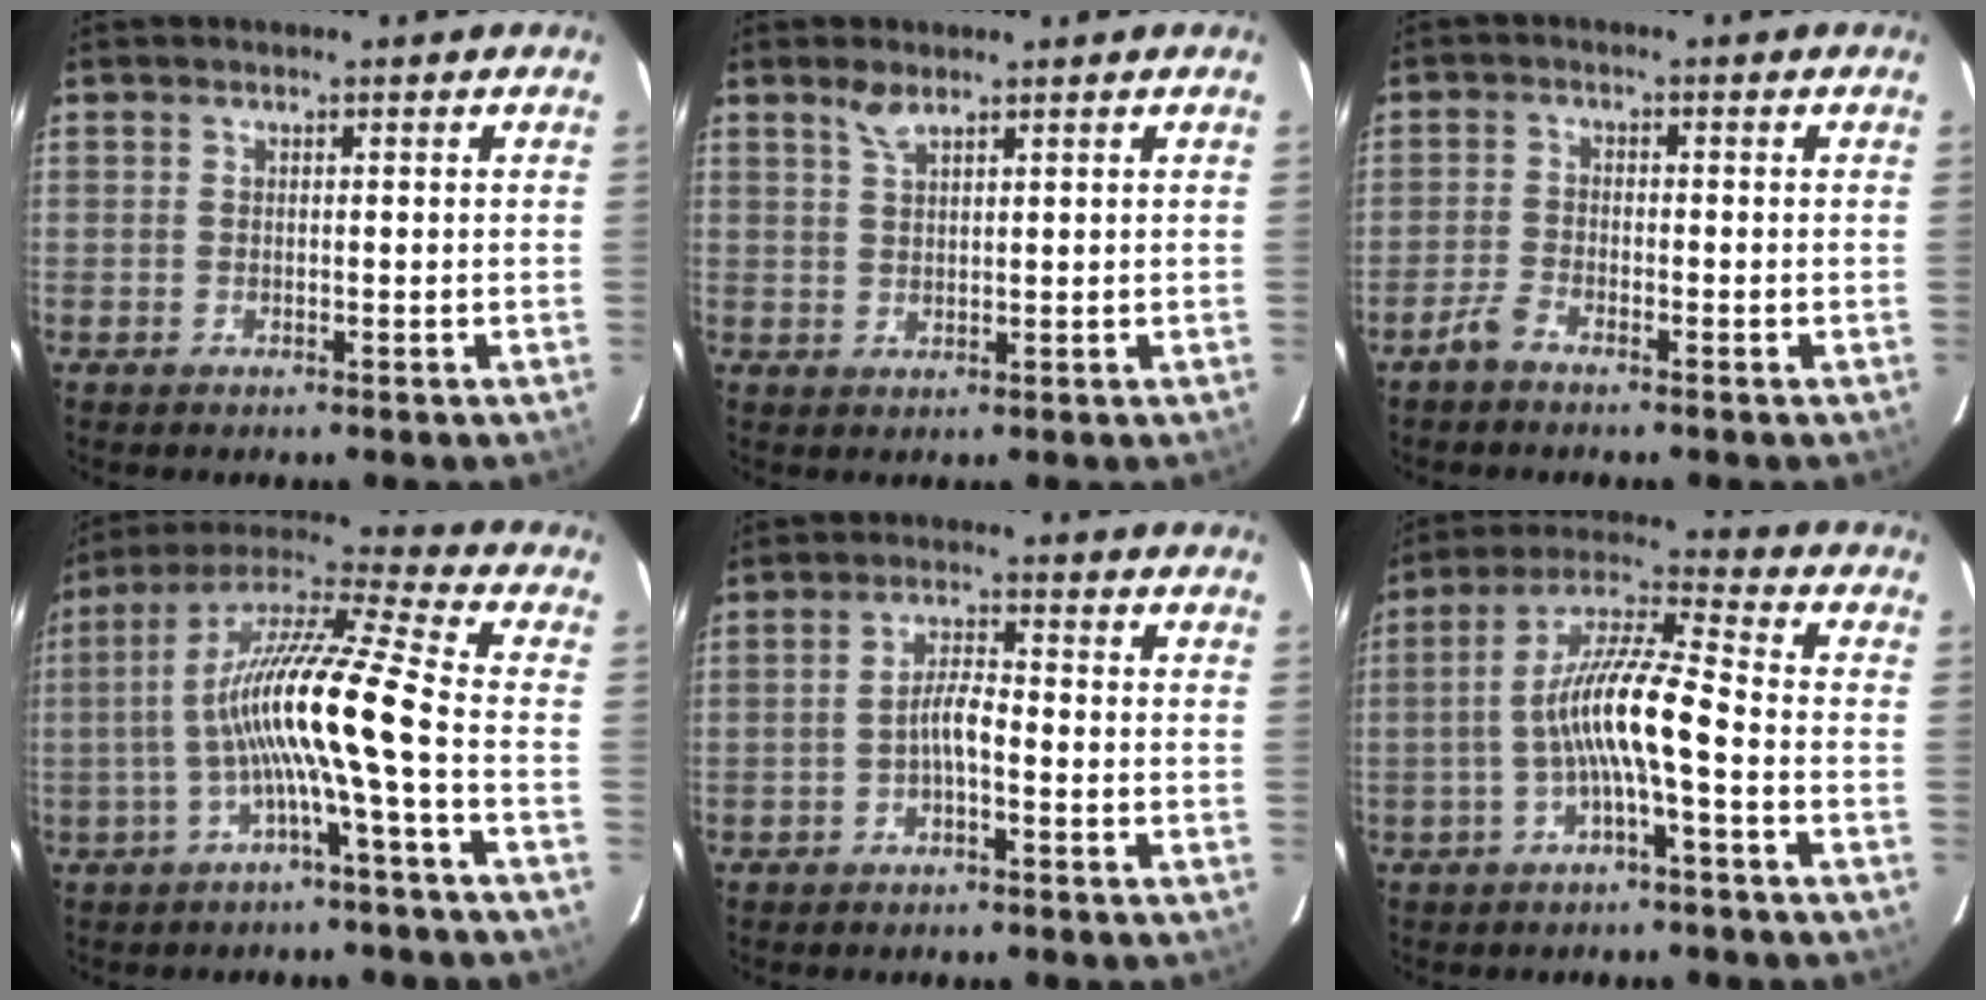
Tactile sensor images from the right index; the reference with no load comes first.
{"total": 2.5, "force": [1.9, 0.7, 1.4], "torque": [-0.028, 0.004, 0.038]}
{"total": 3.0, "force": [-2.4, 0.9, 1.4], "torque": [-0.046, 0.003, -0.052]}
{"total": 13.3, "force": [-3.6, -1.0, 12.8], "torque": [-0.239, 0.011, -0.069]}
{"total": 3.3, "force": [-1.7, 0.6, 2.7], "torque": [-0.055, 0.010, -0.033]}
{"total": 9.9, "force": [-3.0, 0.8, 9.4], "torque": [-0.198, 0.018, -0.059]}